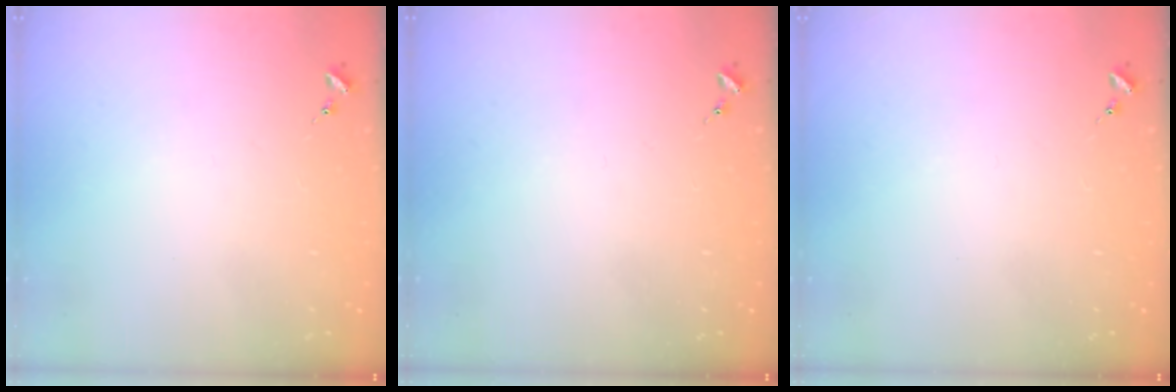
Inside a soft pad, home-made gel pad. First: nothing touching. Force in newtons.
{"total": 0.0}
{"total": 0.0}